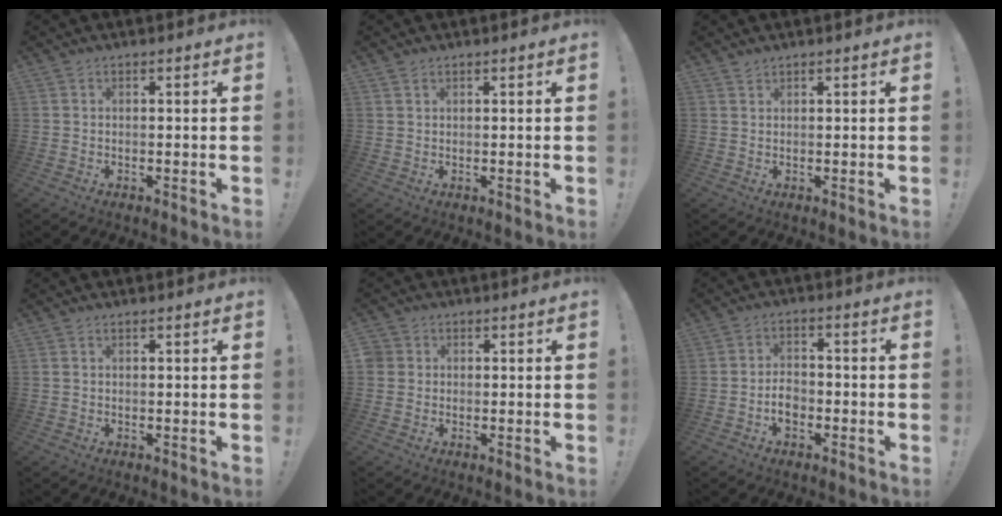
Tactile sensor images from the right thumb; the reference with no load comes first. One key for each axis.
{"total": 1.0, "fx": 0.8, "fy": 0.5, "fz": 0.4, "tx": -0.002, "ty": -0.003, "tz": 0.014}
{"total": 1.0, "fx": 0.9, "fy": 0.2, "fz": 0.2, "tx": -0.001, "ty": -0.004, "tz": 0.018}
{"total": 0.8, "fx": 0.6, "fy": 0.3, "fz": 0.4, "tx": -0.006, "ty": -0.001, "tz": 0.010}
{"total": 2.6, "fx": 0.6, "fy": 2.4, "fz": 0.7, "tx": -0.012, "ty": 0.003, "tz": 0.012}
{"total": 5.0, "fx": -2.1, "fy": 3.3, "fz": 3.0, "tx": -0.034, "ty": 0.006, "tz": -0.039}